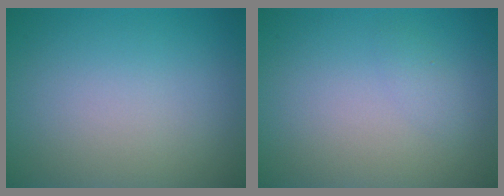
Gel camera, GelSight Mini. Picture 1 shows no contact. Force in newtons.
{"total": 0.9, "press": 0.9, "slide": 0.2}